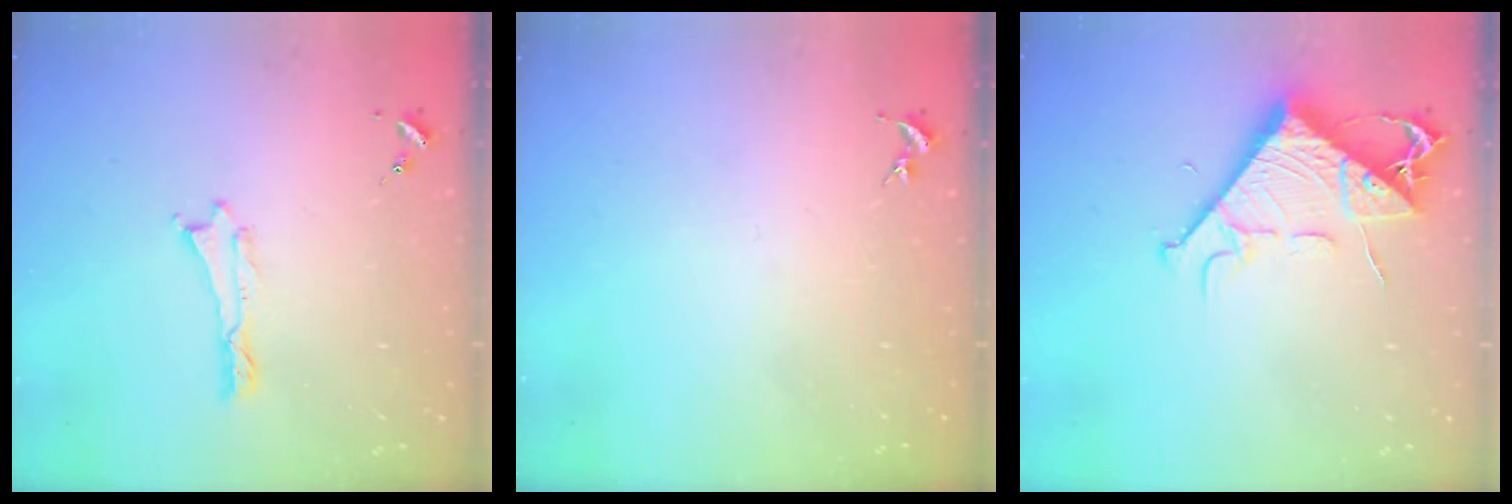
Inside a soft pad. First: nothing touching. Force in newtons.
{"total": 0.0}
{"total": 8.4, "press": 8.3, "slide": 1.1}